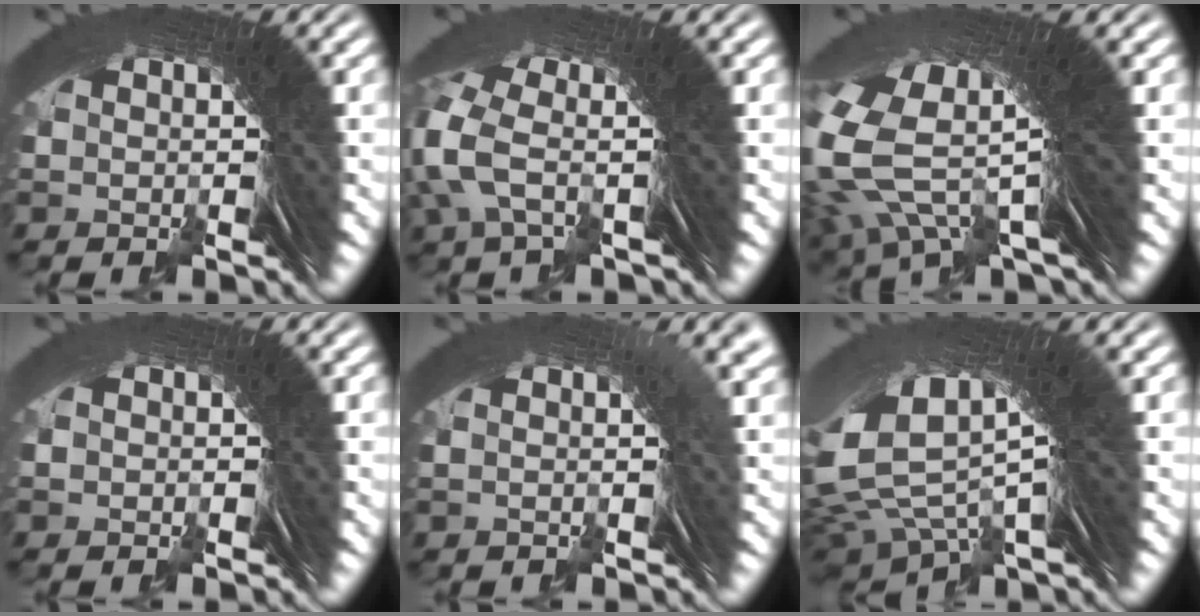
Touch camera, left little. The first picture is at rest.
{"total": 5.5, "force": [0.9, 3.0, 4.5], "torque": [-0.104, -0.010, 0.011]}
{"total": 12.0, "force": [3.4, 6.6, 9.4], "torque": [-0.216, -0.004, 0.053]}
{"total": 0.7, "force": [-0.4, 0.1, -0.5], "torque": [0.014, -0.003, -0.002]}
{"total": 3.4, "force": [1.2, 1.1, 3.0], "torque": [-0.003, 0.027, 0.004]}
{"total": 11.1, "force": [3.2, 6.6, 8.4], "torque": [-0.167, -0.002, 0.054]}